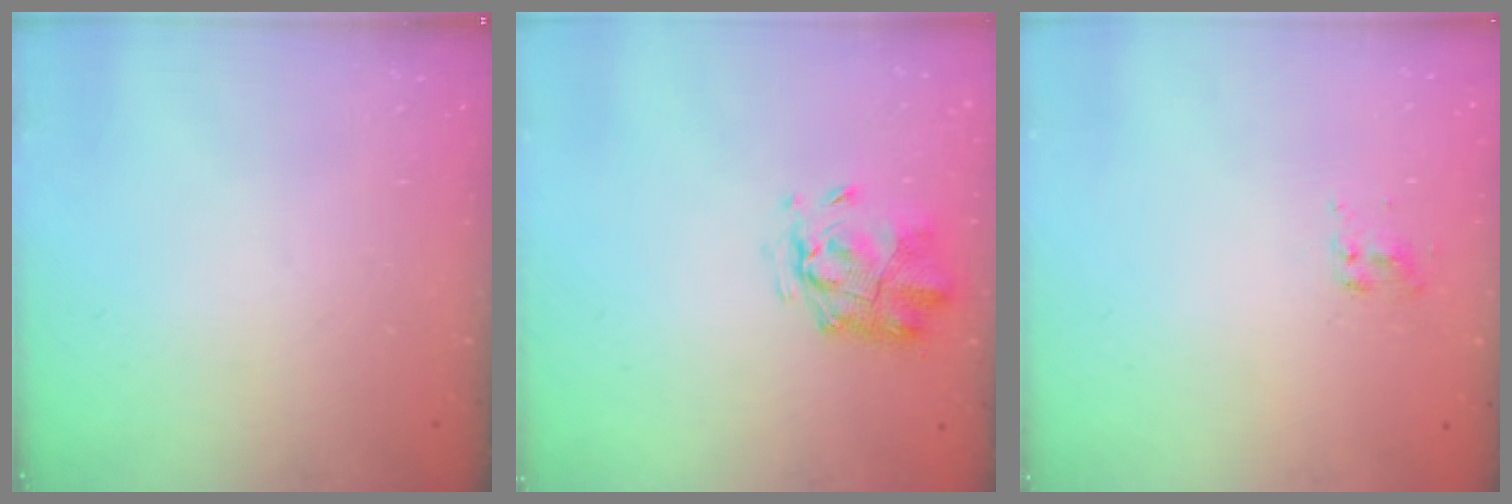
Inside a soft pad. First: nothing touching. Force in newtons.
{"total": 2.6, "press": 2.4, "slide": 0.9}
{"total": 2.0, "press": 1.9, "slide": 0.8}